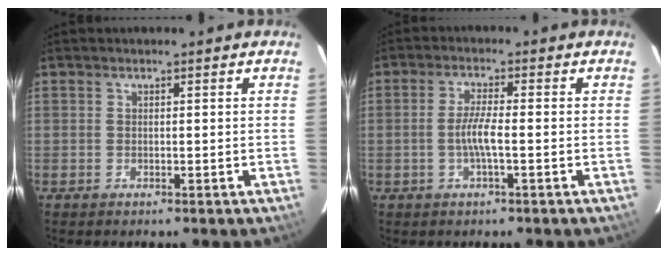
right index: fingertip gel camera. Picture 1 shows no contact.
{"total": 4.2, "force": [-1.1, 0.1, 4.1], "torque": [-0.081, -0.001, -0.021]}